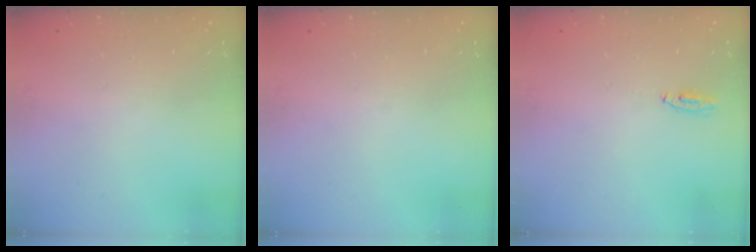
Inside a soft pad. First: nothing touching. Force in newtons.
{"total": 0.0}
{"total": 3.1, "press": 2.8, "slide": 1.3}